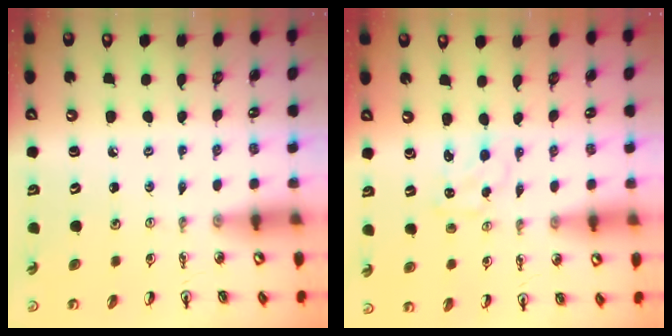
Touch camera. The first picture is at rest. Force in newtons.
{"total": 0.8, "press": 0.8, "slide": 0.3}